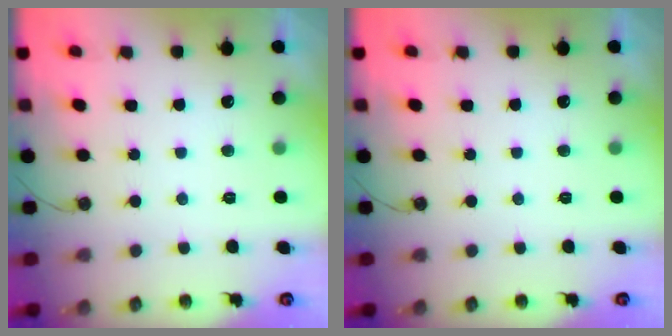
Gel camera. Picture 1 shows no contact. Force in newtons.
{"total": 0.0}